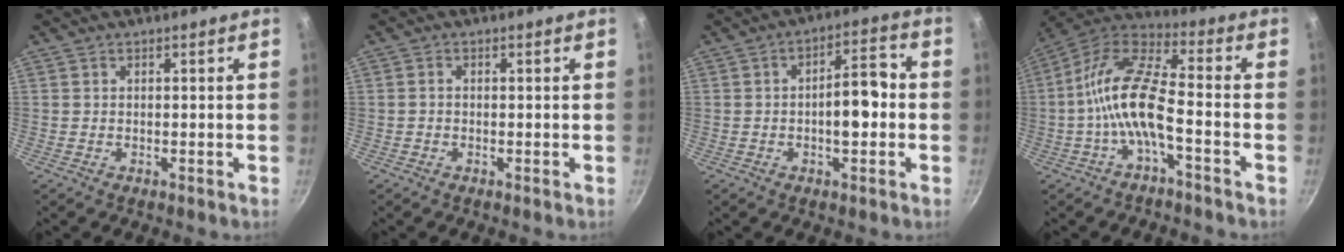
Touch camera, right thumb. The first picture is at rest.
{"total": 0.7, "force": [-0.2, 0.6, 0.4], "torque": [-0.006, 0.005, -0.005]}
{"total": 8.1, "force": [-1.1, 3.5, 7.2], "torque": [-0.089, 0.033, -0.020]}
{"total": 13.1, "force": [-3.7, 4.6, 11.7], "torque": [-0.235, 0.045, -0.083]}